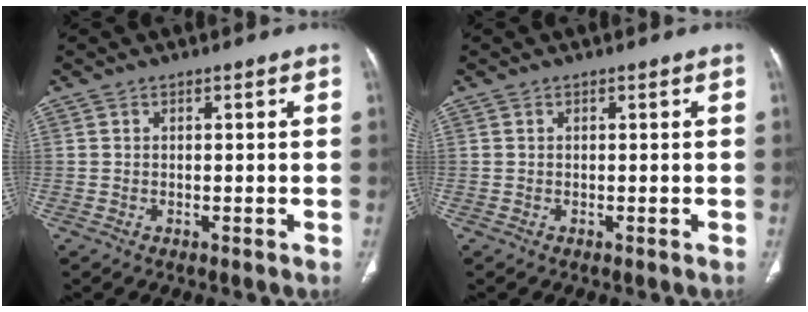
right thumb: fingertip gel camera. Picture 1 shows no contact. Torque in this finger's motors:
{"motor_torque": [-0.05, 0.05, 0.43, -0.29, 0.09]}